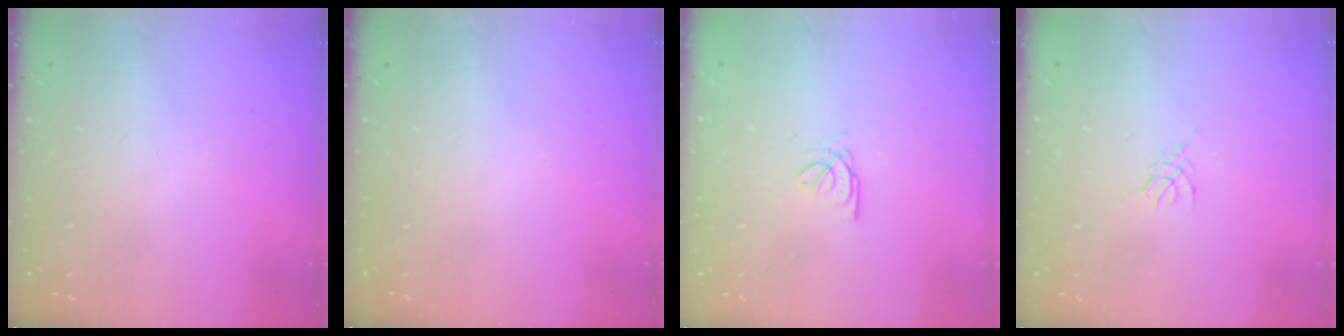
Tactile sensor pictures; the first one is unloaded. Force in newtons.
{"total": 0.0}
{"total": 2.7, "press": 2.7, "slide": 0.4}
{"total": 2.7, "press": 2.6, "slide": 0.6}